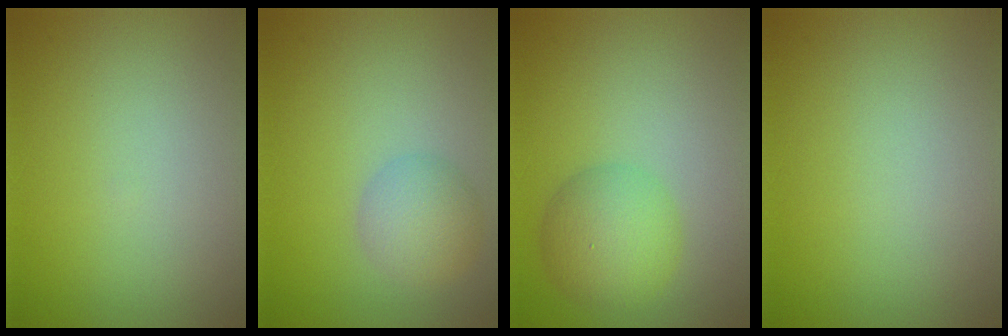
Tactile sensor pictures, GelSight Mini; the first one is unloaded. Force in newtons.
{"total": 3.0, "press": 3.0, "slide": 0.0}
{"total": 4.3, "press": 4.3, "slide": 0.1}
{"total": 0.0}